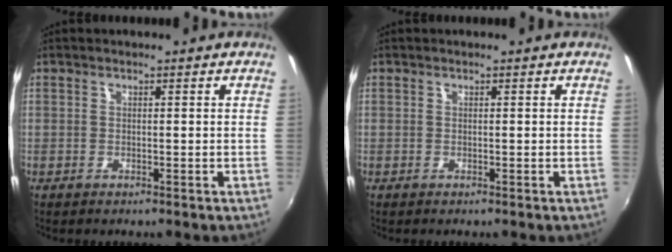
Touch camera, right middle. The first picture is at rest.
{"total": 0.0}